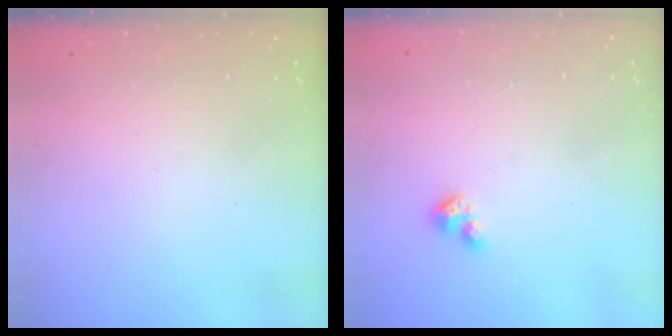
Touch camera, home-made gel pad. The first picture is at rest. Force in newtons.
{"total": 1.9, "press": 1.9, "slide": 0.3}